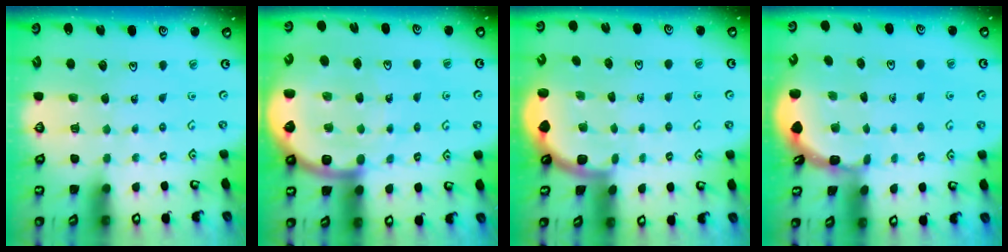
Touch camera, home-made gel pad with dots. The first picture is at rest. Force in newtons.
{"total": 10.1, "press": 9.9, "slide": 2.0}
{"total": 1.7, "press": 1.7, "slide": 0.1}
{"total": 1.5, "press": 1.5, "slide": 0.1}